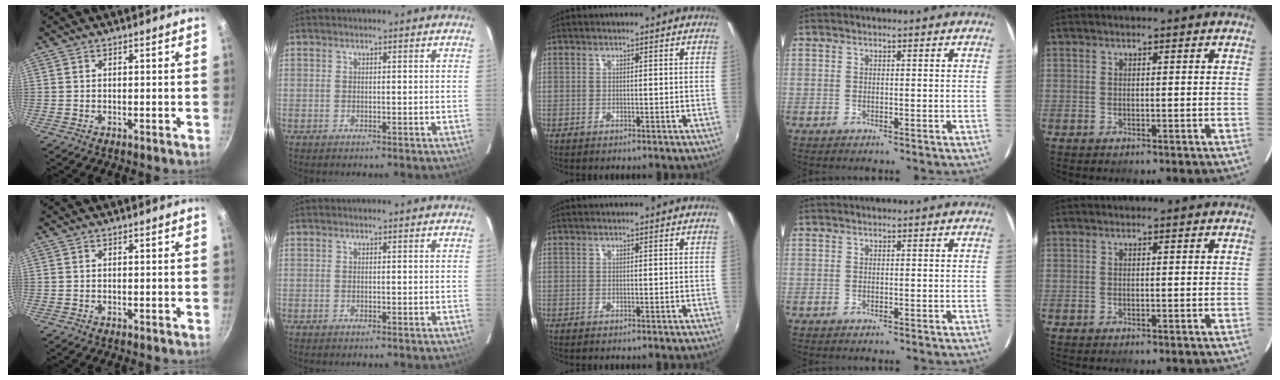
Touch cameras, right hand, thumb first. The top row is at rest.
{}